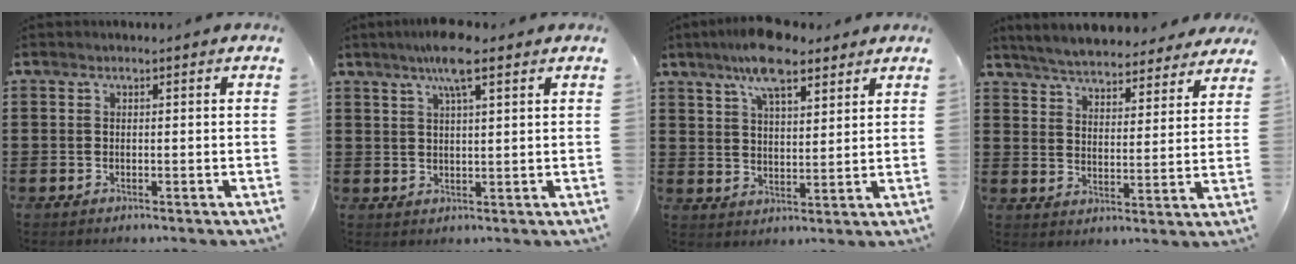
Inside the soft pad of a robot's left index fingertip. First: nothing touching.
{"total": 6.5, "force": [4.2, 0.9, 4.9], "torque": [-0.097, 0.005, 0.070]}
{"total": 9.4, "force": [7.1, 2.6, 5.7], "torque": [-0.112, -0.007, 0.127]}
{"total": 5.3, "force": [5.2, 0.1, 0.8], "torque": [-0.043, -0.032, 0.090]}